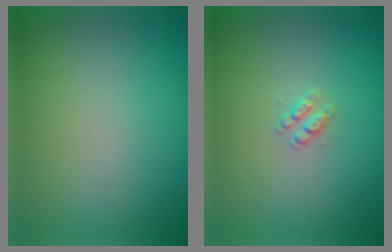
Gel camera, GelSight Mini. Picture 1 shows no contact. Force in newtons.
{"total": 1.4, "press": 1.3, "slide": 0.3}